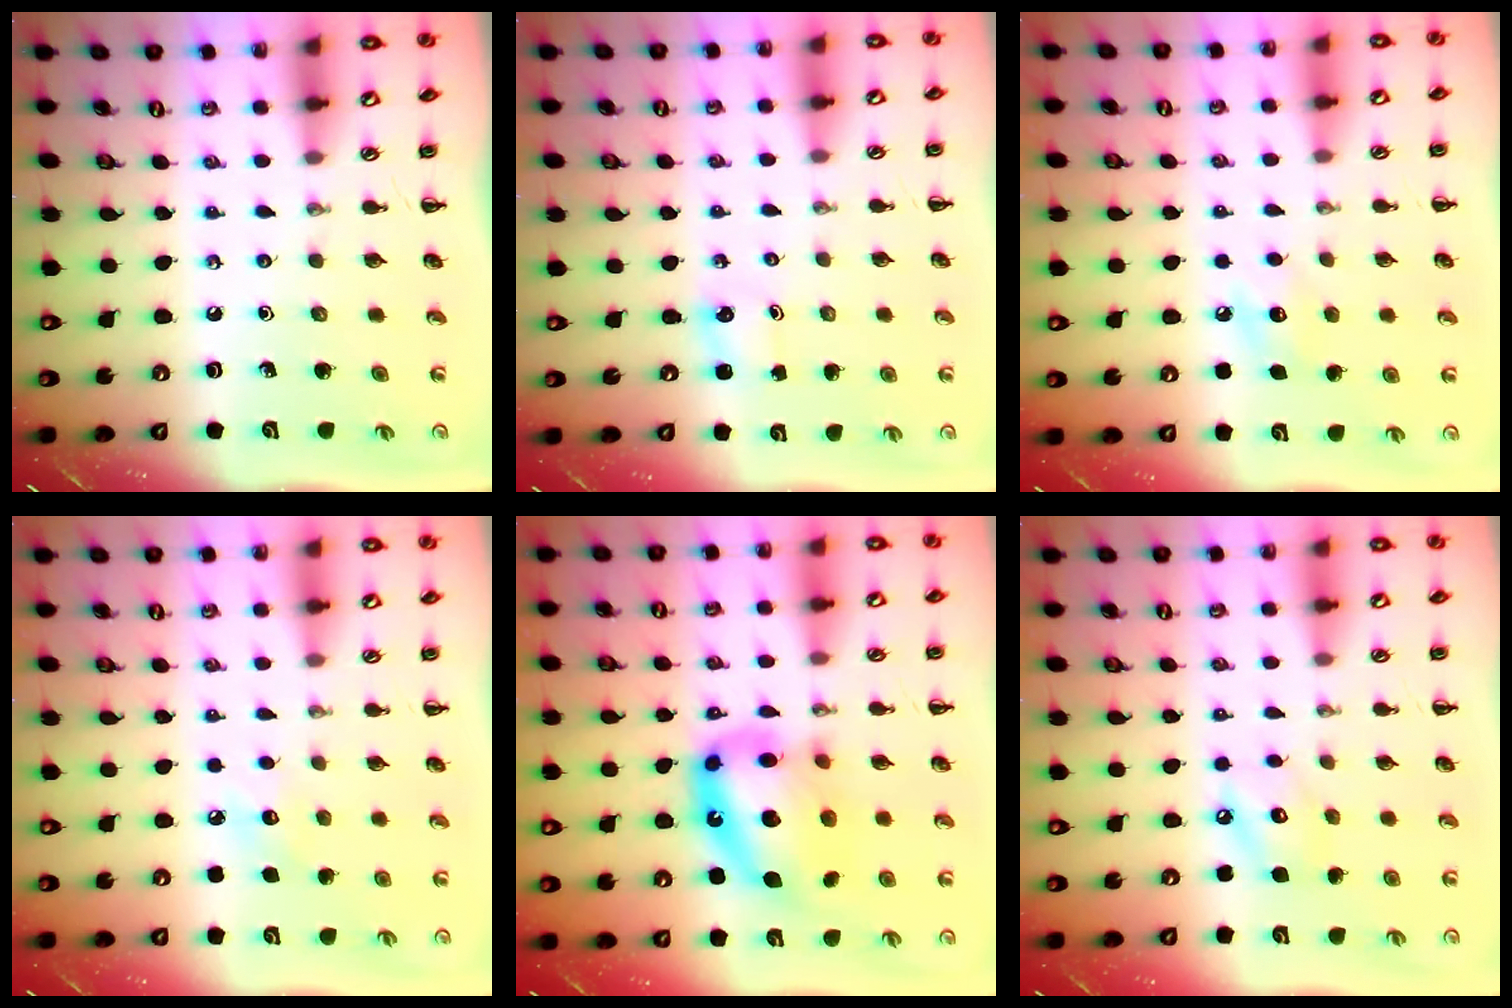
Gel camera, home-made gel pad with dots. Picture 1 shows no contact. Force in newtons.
{"total": 1.2, "press": 1.2, "slide": 0.2}
{"total": 7.4, "press": 7.1, "slide": 2.0}
{"total": 6.5, "press": 6.3, "slide": 1.8}
{"total": 16.1, "press": 15.6, "slide": 4.2}
{"total": 6.4, "press": 6.4, "slide": 0.4}